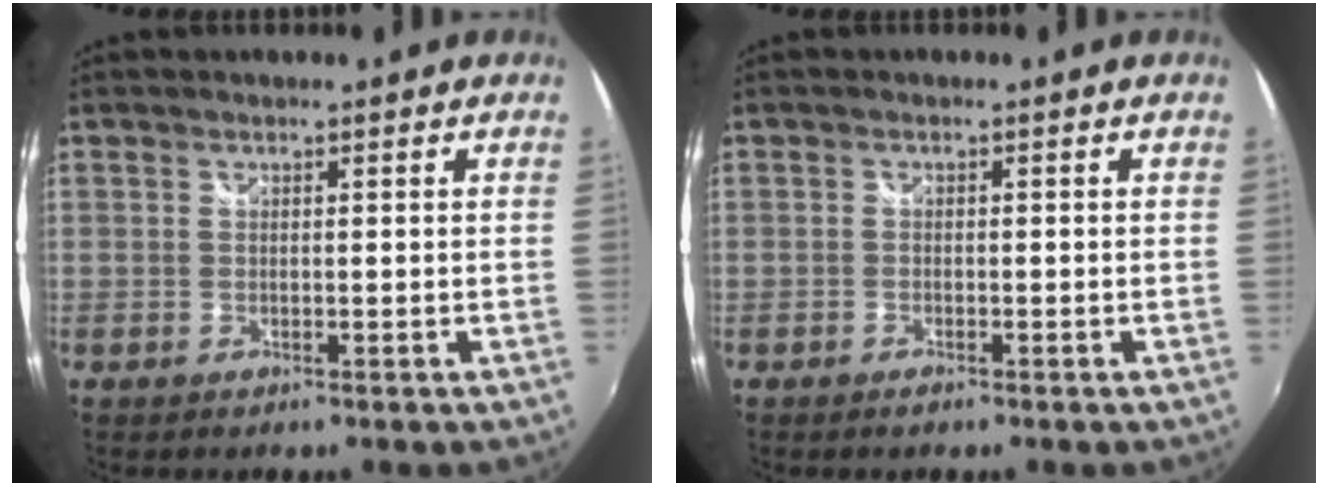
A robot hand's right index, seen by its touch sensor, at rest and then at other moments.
{"total": 1.1, "force": [-0.9, 0.5, 0.4], "torque": [-0.009, -0.004, -0.019]}